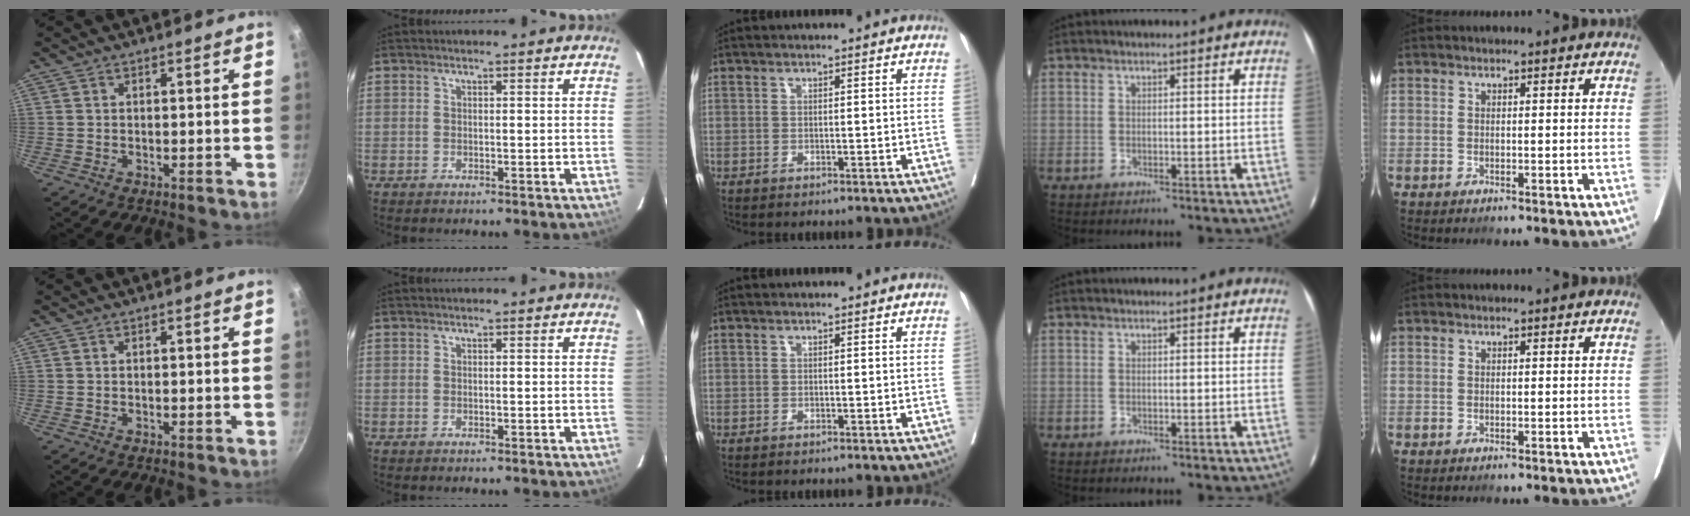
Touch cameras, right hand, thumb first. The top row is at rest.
{}